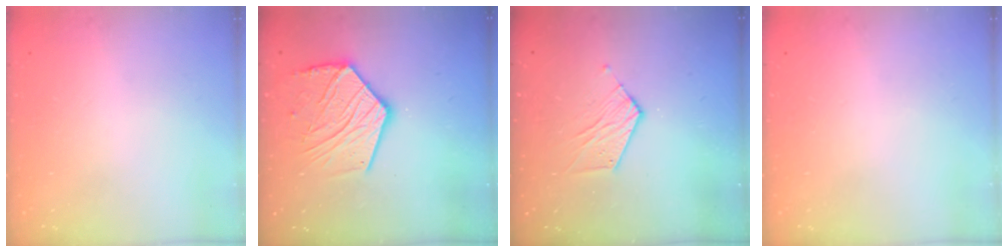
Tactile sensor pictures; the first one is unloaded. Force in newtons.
{"total": 16.2, "press": 16.2, "slide": 1.0}
{"total": 5.9, "press": 5.9, "slide": 0.4}
{"total": 0.0}